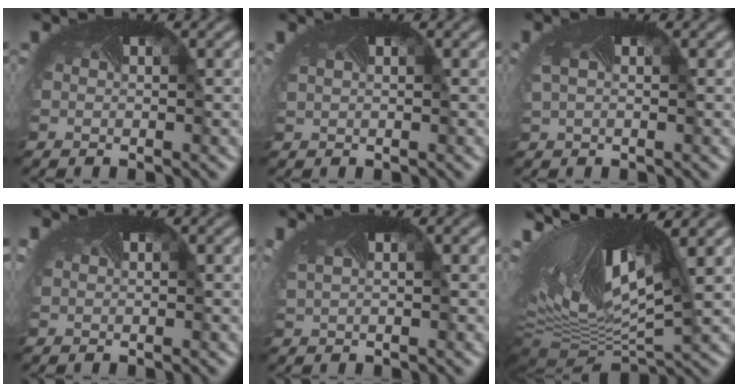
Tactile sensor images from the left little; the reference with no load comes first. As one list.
[{"total": 1.4, "force": [0.7, 0.8, 0.9], "torque": [-0.026, 0.004, 0.014]}, {"total": 1.2, "force": [0.2, 0.8, 0.9], "torque": [-0.040, -0.004, 0.020]}, {"total": 1.3, "force": [0.5, 0.8, 0.9], "torque": [-0.027, 0.003, 0.011]}, {"total": 2.5, "force": [1.2, 1.4, 1.7], "torque": [-0.051, 0.009, 0.031]}, {"total": 15.3, "force": [4.0, 6.8, 13.2], "torque": [-0.245, 0.003, 0.086]}]